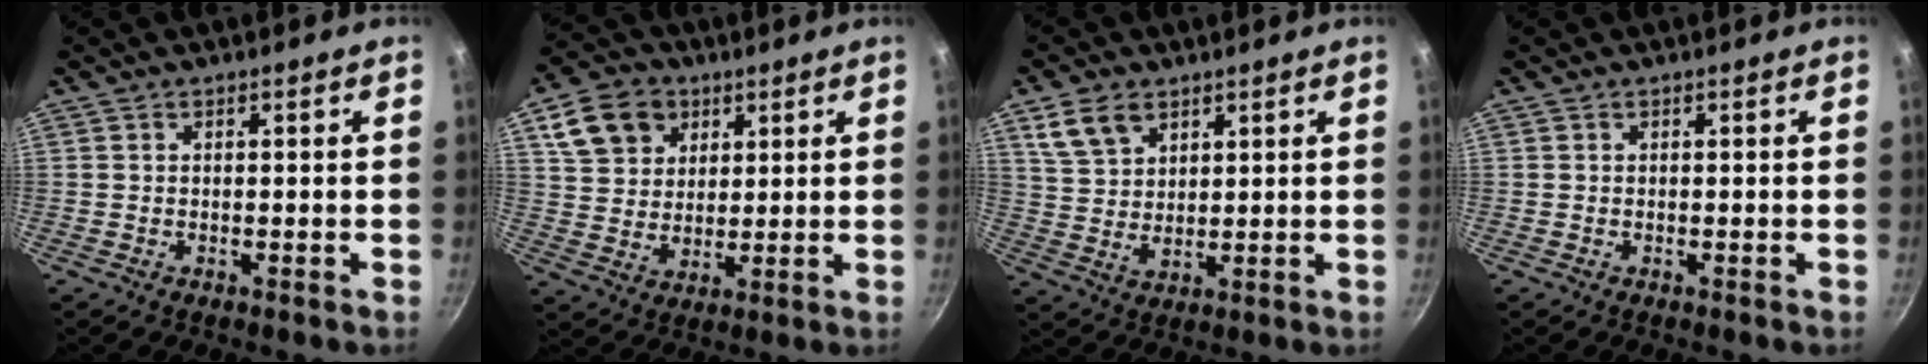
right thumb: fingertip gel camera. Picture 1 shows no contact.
{"total": 12.1, "force": [5.3, 9.4, 5.5], "torque": [-0.077, -0.005, 0.096]}
{"total": 7.8, "force": [4.4, 4.9, 4.1], "torque": [-0.063, -0.013, 0.092]}
{"total": 0.0}